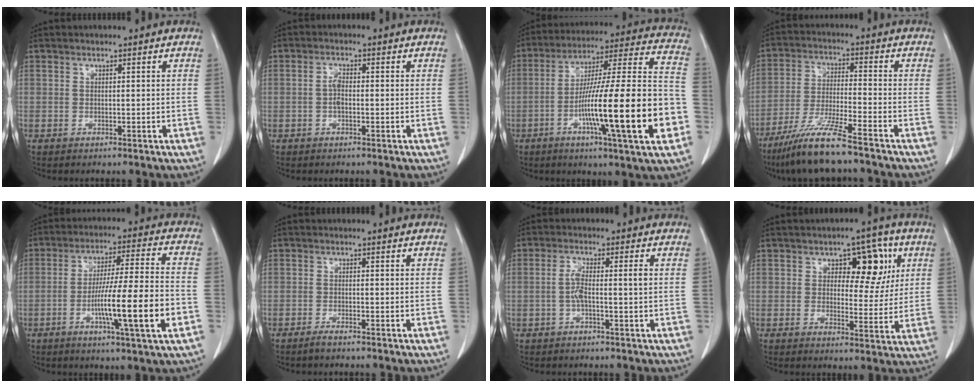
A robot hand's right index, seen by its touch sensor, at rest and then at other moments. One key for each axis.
{"total": 2.1, "fx": -0.3, "fy": 0.9, "fz": 1.9, "tx": -0.039, "ty": 0.004, "tz": -0.008}
{"total": 24.2, "fx": -7.2, "fy": 0.8, "fz": 23.1, "tx": -0.328, "ty": -0.004, "tz": -0.119}
{"total": 10.3, "fx": -7.9, "fy": -0.3, "fz": 6.6, "tx": -0.130, "ty": -0.033, "tz": -0.150}
{"total": 14.6, "fx": -4.5, "fy": -0.1, "fz": 13.9, "tx": -0.237, "ty": -0.006, "tz": -0.076}
{"total": 1.4, "fx": -1.2, "fy": 0.0, "fz": 0.7, "tx": -0.017, "ty": -0.001, "tz": -0.022}
{"total": 3.8, "fx": -0.4, "fy": 0.3, "fz": 3.7, "tx": -0.076, "ty": 0.009, "tz": -0.008}
{"total": 8.0, "fx": 2.9, "fy": 4.0, "fz": 6.3, "tx": -0.068, "ty": 0.018, "tz": 0.037}